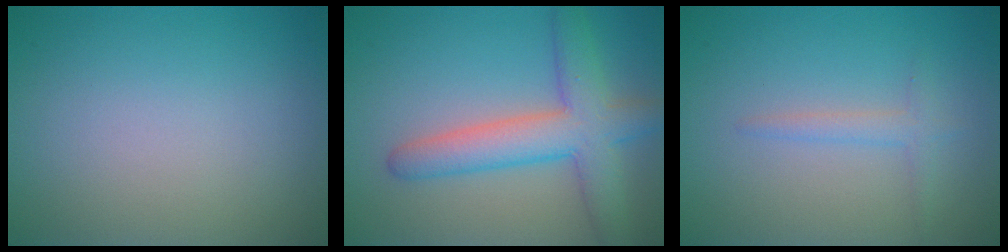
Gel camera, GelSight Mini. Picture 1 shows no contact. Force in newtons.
{"total": 6.2, "press": 6.2, "slide": 0.3}
{"total": 1.5, "press": 1.5, "slide": 0.1}